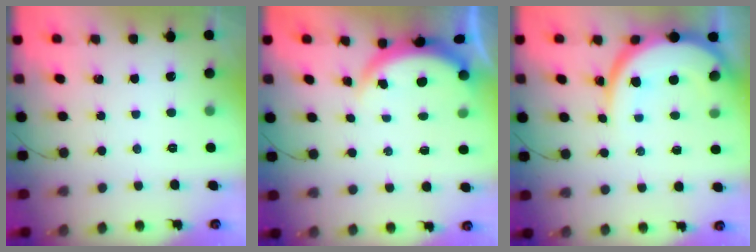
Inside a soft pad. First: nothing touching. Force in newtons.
{"total": 4.0, "press": 3.7, "slide": 1.5}
{"total": 10.7, "press": 10.7, "slide": 1.0}